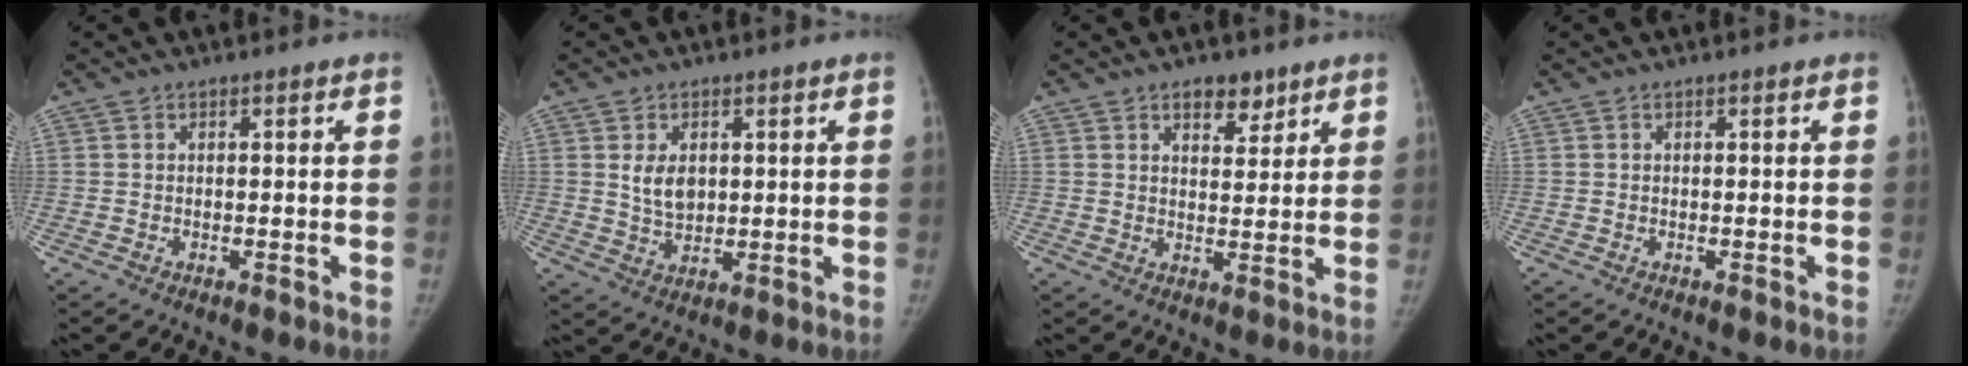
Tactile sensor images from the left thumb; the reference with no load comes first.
{"total": 5.3, "force": [1.3, 3.6, 3.7], "torque": [-0.047, -0.013, 0.031]}
{"total": 5.3, "force": [3.5, 2.9, 2.6], "torque": [-0.009, -0.020, 0.054]}
{"total": 0.0}